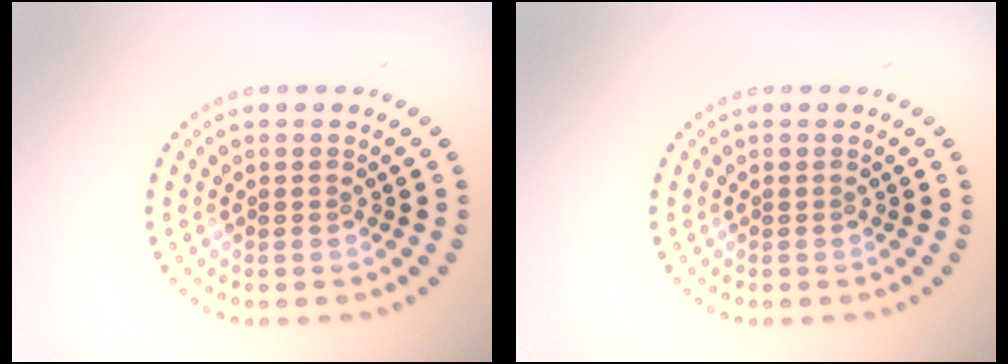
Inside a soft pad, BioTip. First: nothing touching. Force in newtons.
{"total": 0.0}